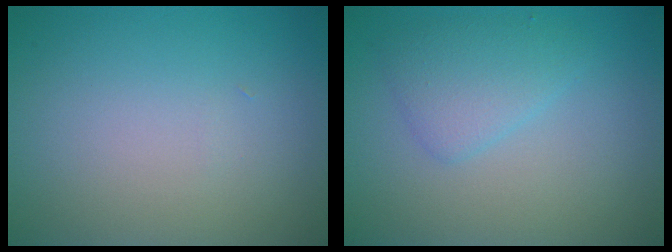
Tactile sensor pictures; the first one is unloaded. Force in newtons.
{"total": 2.6, "press": 2.6, "slide": 0.1}